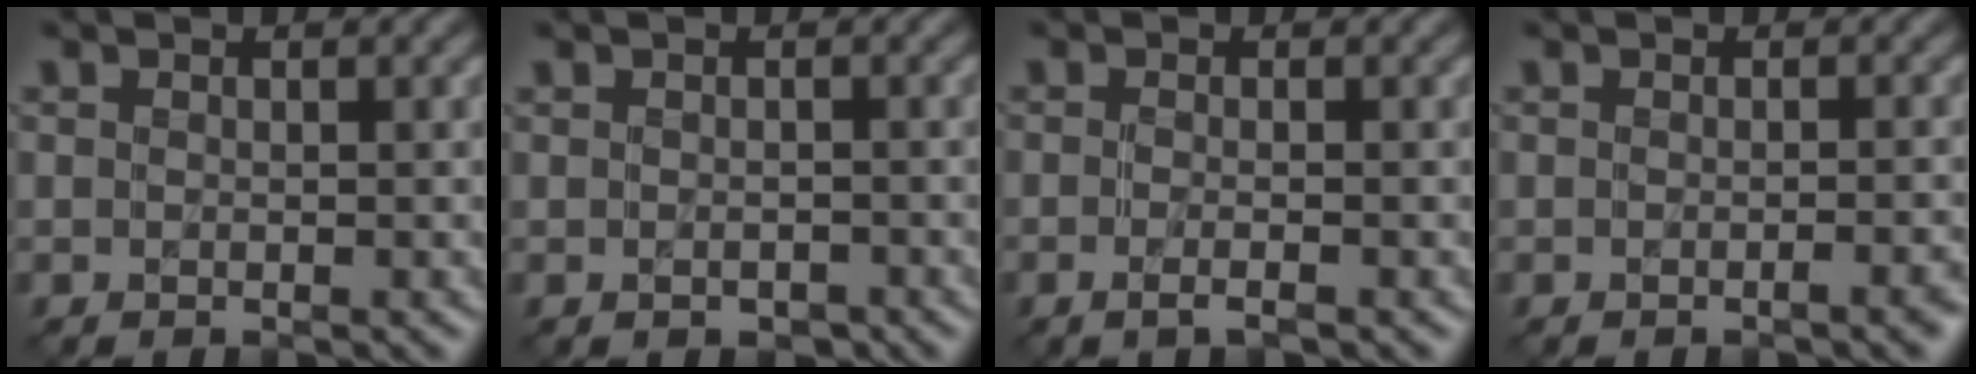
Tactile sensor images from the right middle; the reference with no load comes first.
{"total": 0.9, "force": [-0.4, 0.5, 0.7], "torque": [-0.014, -0.003, -0.004]}
{"total": 1.8, "force": [-0.5, 0.6, 1.6], "torque": [-0.020, -0.006, -0.015]}
{"total": 1.6, "force": [-0.7, 0.4, 1.4], "torque": [-0.012, 0.001, -0.011]}